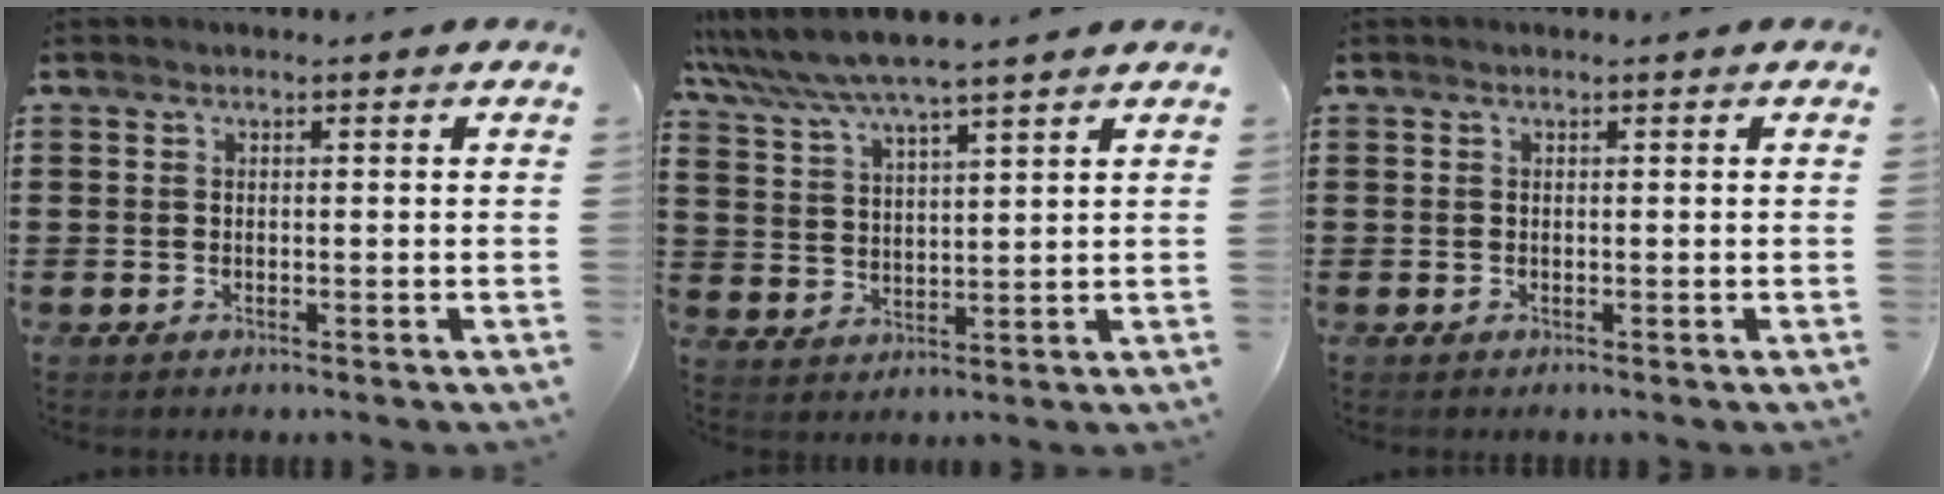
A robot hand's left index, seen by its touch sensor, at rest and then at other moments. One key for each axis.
{"total": 5.9, "fx": 5.3, "fy": 0.0, "fz": 2.6, "tx": -0.069, "ty": -0.025, "tz": 0.091}
{"total": 0.0}